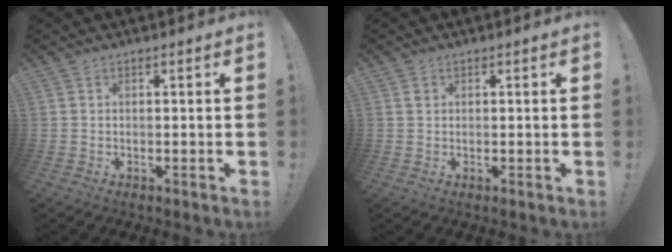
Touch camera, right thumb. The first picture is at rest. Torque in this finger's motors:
{"motor_torque": [0.17, 0.11, 0.07, 0.16, -0.08]}